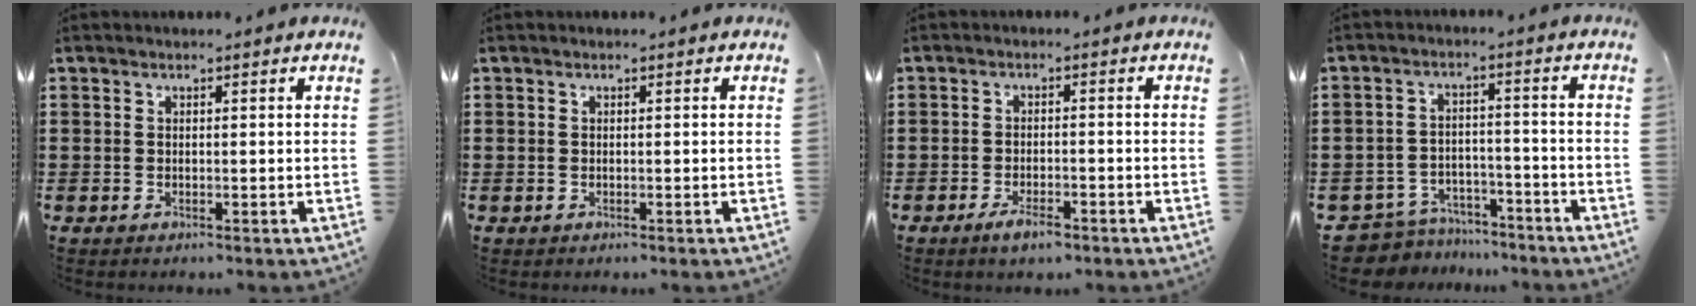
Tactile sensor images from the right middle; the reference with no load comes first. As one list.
[{"total": 0.0}, {"total": 3.2, "force": [-2.1, 1.1, 2.2], "torque": [-0.043, 0.003, -0.041]}, {"total": 6.0, "force": [-5.8, 1.2, 0.2], "torque": [-0.019, 0.013, -0.124]}]